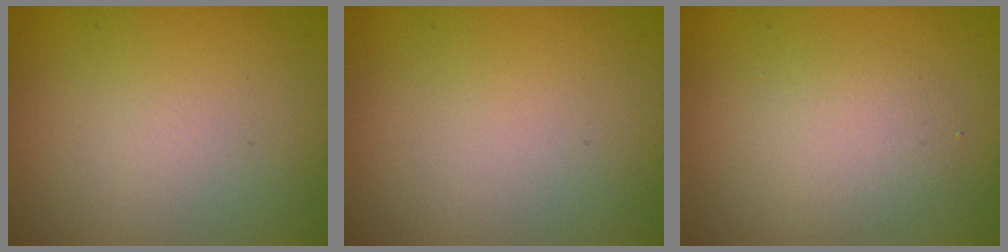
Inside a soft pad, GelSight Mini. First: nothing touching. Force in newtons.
{"total": 0.0}
{"total": 2.4, "press": 2.4, "slide": 0.4}